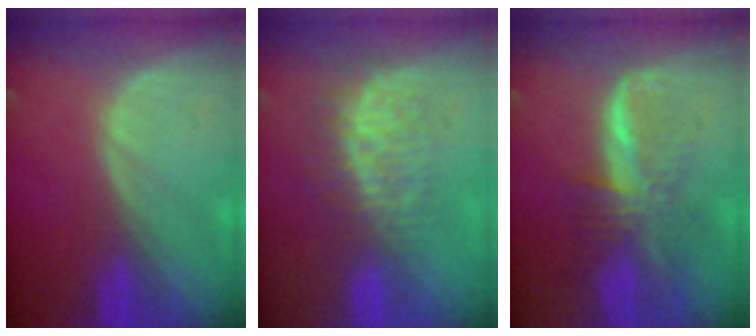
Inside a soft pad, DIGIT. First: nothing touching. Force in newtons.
{"total": 8.6, "press": 7.4, "slide": 4.3}
{"total": 8.1, "press": 6.9, "slide": 4.1}